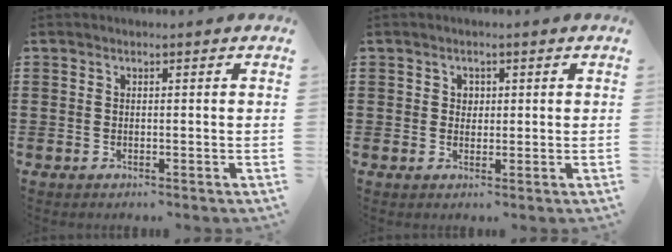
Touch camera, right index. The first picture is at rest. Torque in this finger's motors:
{"motor_torque": [0.06, -0.07, 0.00, -0.01]}